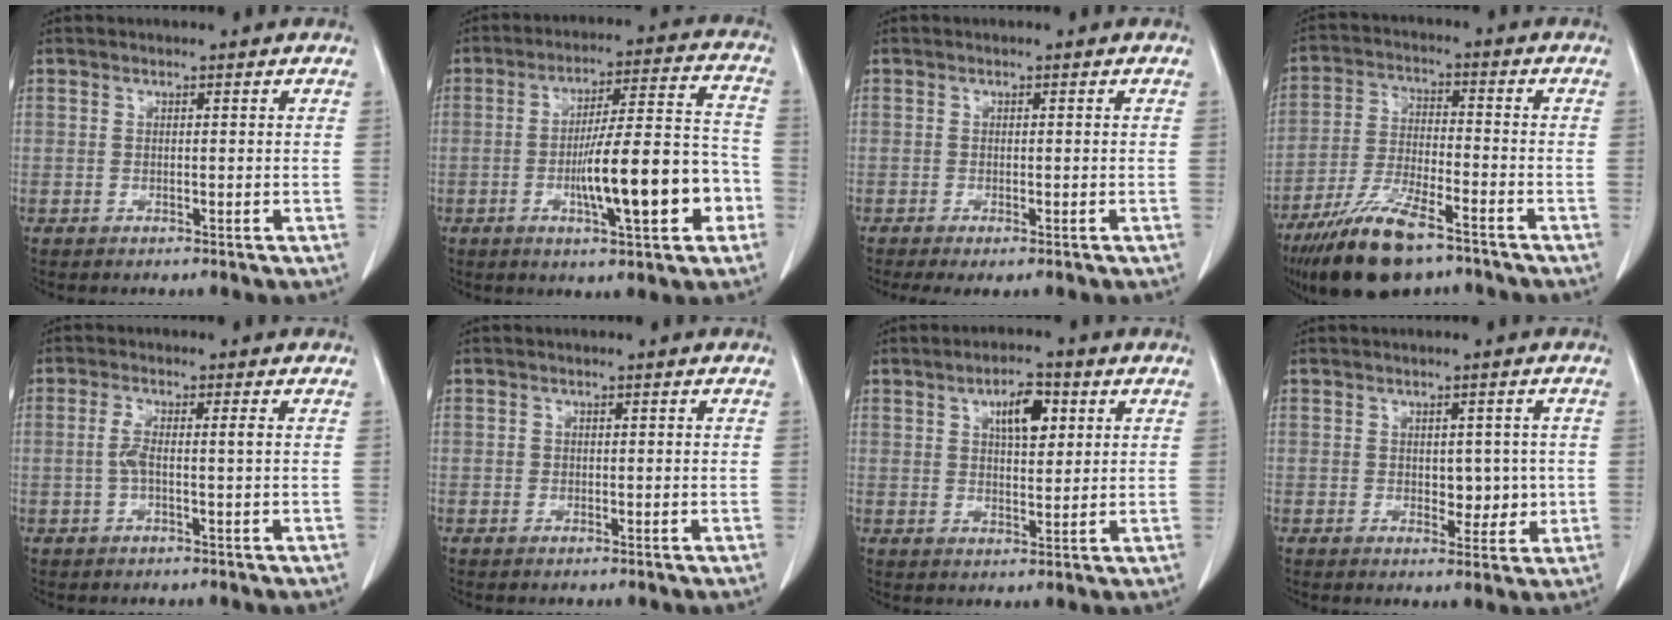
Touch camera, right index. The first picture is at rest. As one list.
[{"total": 14.6, "force": [-4.3, 2.3, 13.7], "torque": [-0.217, 0.016, -0.061]}, {"total": 2.7, "force": [-1.8, 0.5, 1.9], "torque": [-0.032, -0.010, -0.028]}, {"total": 13.4, "force": [-9.4, 3.3, 8.9], "torque": [-0.175, -0.025, -0.170]}, {"total": 3.0, "force": [-0.2, 0.2, 3.0], "torque": [-0.066, 0.009, -0.003]}, {"total": 0.6, "force": [0.0, 0.5, 0.2], "torque": [-0.001, 0.004, 0.000]}, {"total": 6.1, "force": [2.5, 2.4, 5.1], "torque": [-0.083, 0.006, 0.042]}, {"total": 4.3, "force": [0.0, 2.6, 3.4], "torque": [-0.036, 0.000, 0.007]}]